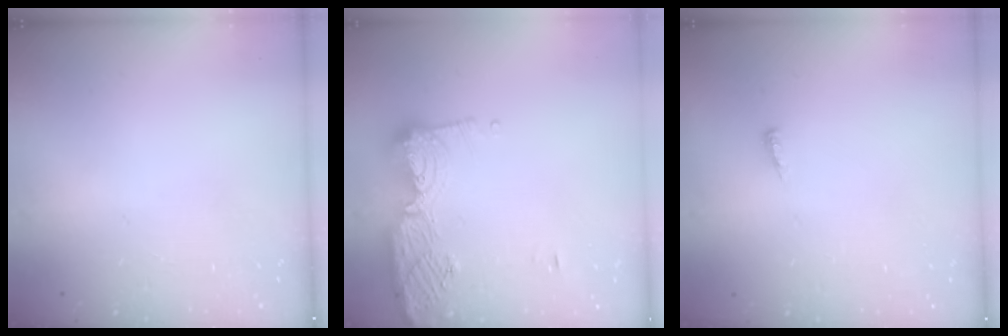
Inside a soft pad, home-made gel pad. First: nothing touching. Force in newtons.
{"total": 12.0, "press": 12.0, "slide": 1.1}
{"total": 4.9, "press": 4.9, "slide": 0.5}